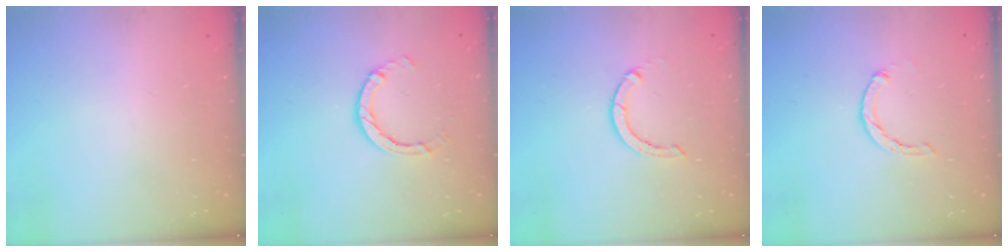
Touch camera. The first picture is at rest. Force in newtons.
{"total": 3.1, "press": 3.0, "slide": 0.5}
{"total": 2.9, "press": 2.9, "slide": 0.1}
{"total": 2.0, "press": 2.0, "slide": 0.4}